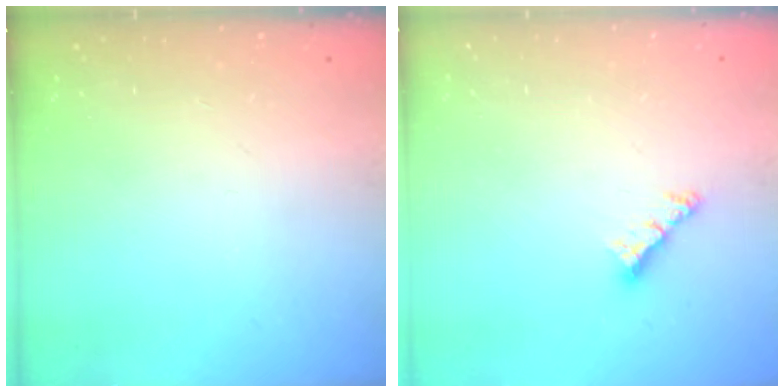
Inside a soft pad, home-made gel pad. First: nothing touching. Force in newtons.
{"total": 4.2, "press": 4.2, "slide": 0.2}